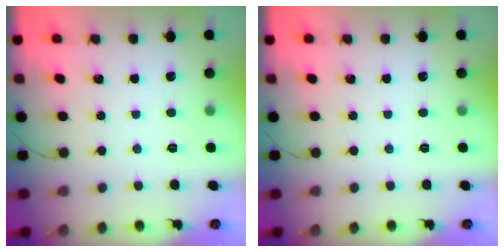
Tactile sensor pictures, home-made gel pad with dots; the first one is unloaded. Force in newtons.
{"total": 0.0}